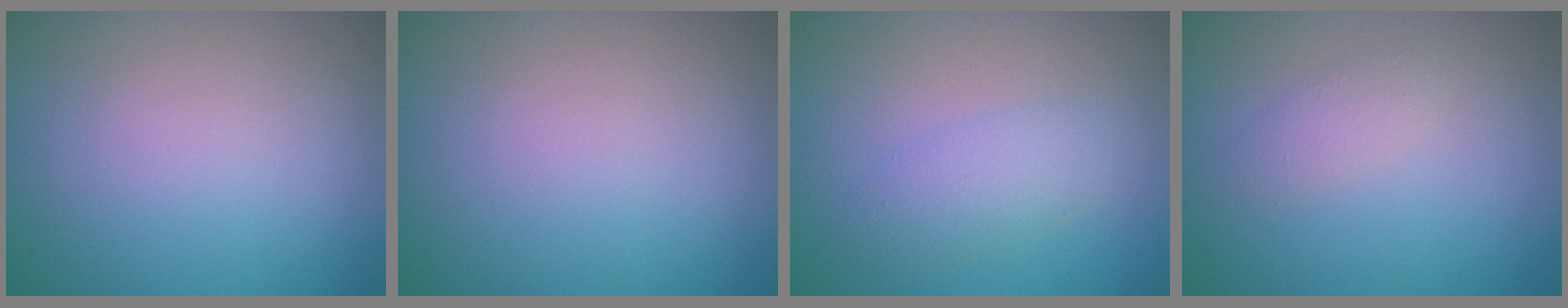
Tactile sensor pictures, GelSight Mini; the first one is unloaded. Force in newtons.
{"total": 0.0}
{"total": 2.5, "press": 2.5, "slide": 0.1}
{"total": 1.2, "press": 1.2, "slide": 0.1}